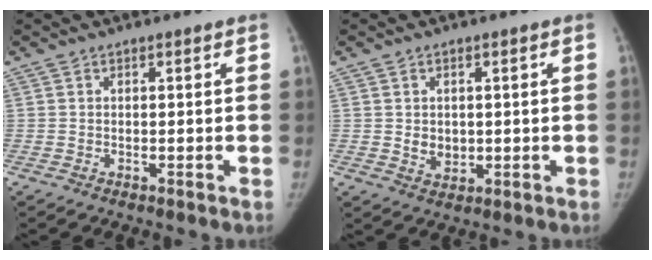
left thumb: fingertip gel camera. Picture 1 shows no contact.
{"total": 3.6, "force": [0.2, 2.9, 2.1], "torque": [-0.021, -0.006, 0.013]}